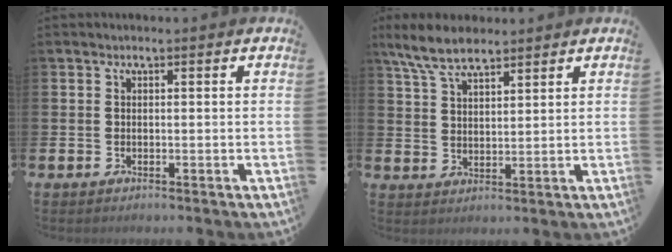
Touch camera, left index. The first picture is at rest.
{"total": 7.0, "force": [6.0, 2.0, 2.9], "torque": [-0.077, -0.013, 0.113]}